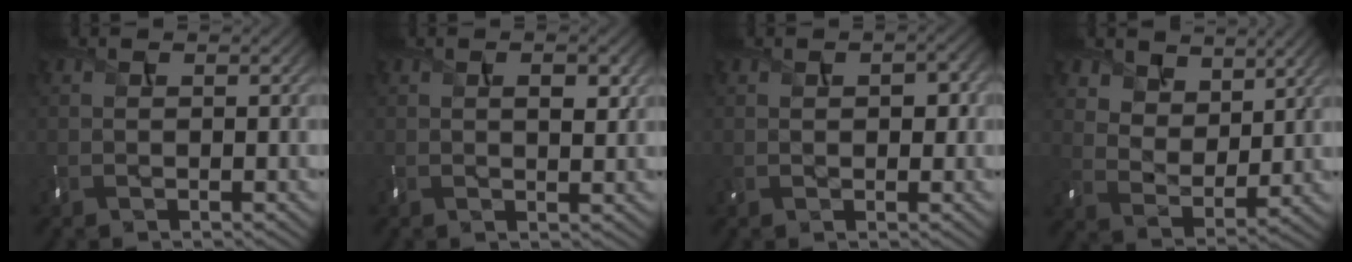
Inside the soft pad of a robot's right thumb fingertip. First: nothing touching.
{"total": 2.7, "force": [0.9, 1.1, 2.3], "torque": [-0.038, -0.002, 0.016]}
{"total": 2.9, "force": [0.5, 1.9, 2.0], "torque": [-0.037, -0.001, 0.011]}
{"total": 7.6, "force": [5.5, 4.2, 3.1], "torque": [-0.079, -0.026, 0.113]}